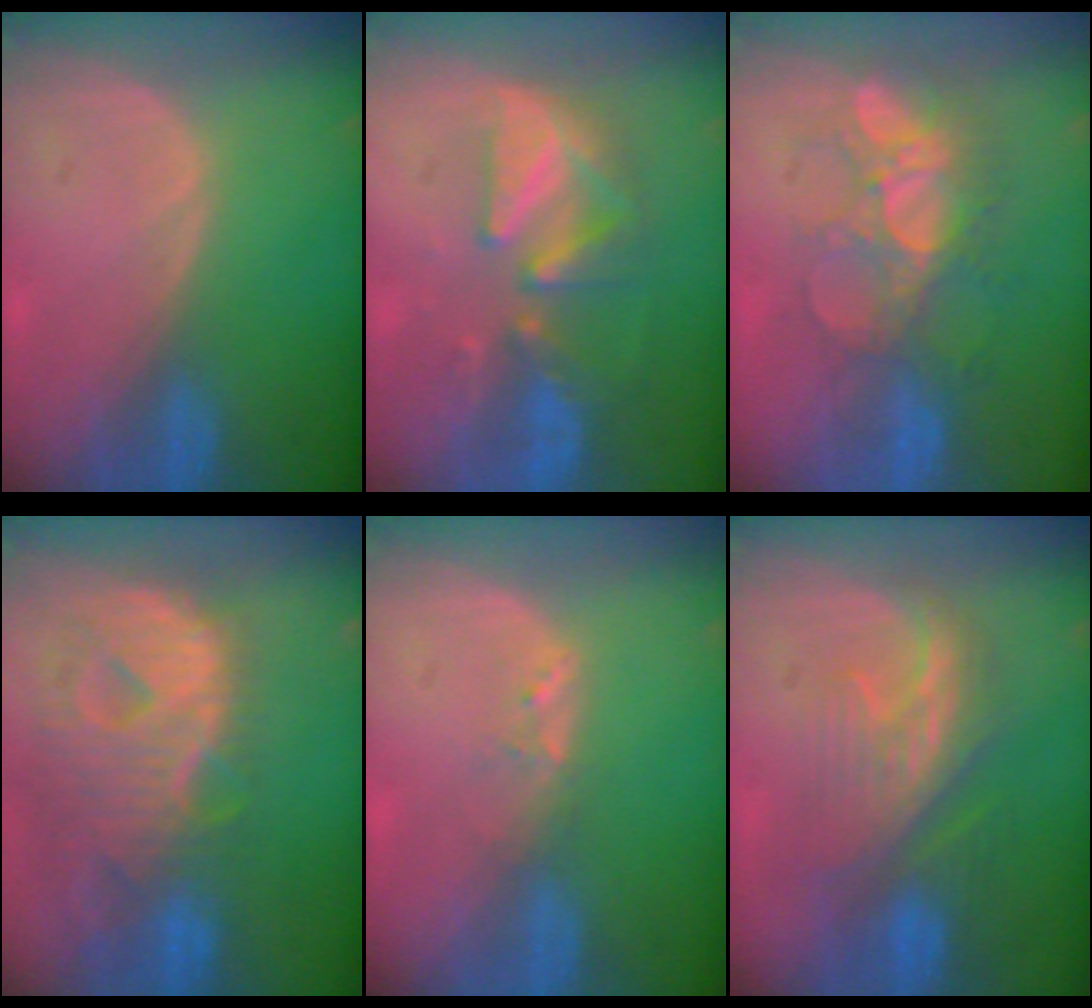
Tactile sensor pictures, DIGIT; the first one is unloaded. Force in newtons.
{"total": 8.3, "press": 8.0, "slide": 2.2}
{"total": 8.3, "press": 8.0, "slide": 2.5}
{"total": 12.9, "press": 11.0, "slide": 6.8}
{"total": 1.6, "press": 1.5, "slide": 0.3}
{"total": 8.3, "press": 8.1, "slide": 1.9}